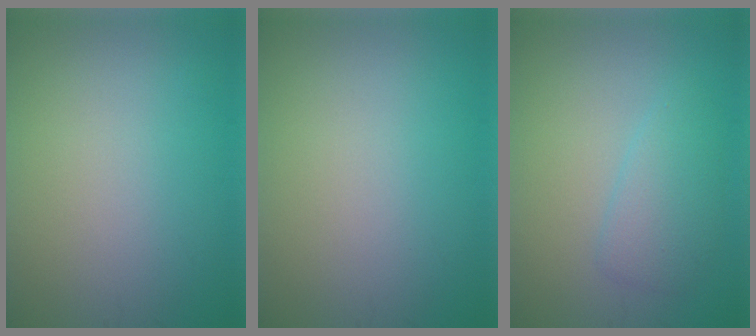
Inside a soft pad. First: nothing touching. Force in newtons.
{"total": 0.0}
{"total": 2.6, "press": 2.6, "slide": 0.1}